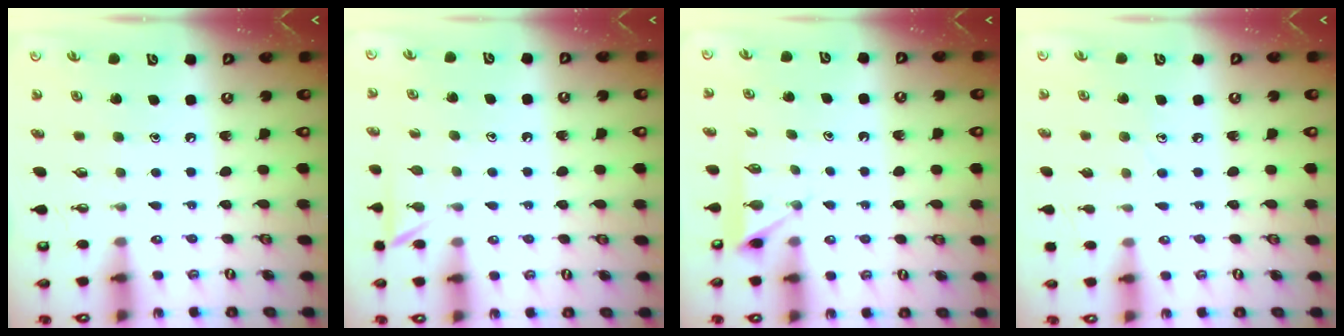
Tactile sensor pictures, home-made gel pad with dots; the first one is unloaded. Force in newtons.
{"total": 5.3, "press": 5.2, "slide": 0.6}
{"total": 3.0, "press": 2.9, "slide": 0.4}
{"total": 5.3, "press": 5.3, "slide": 0.5}